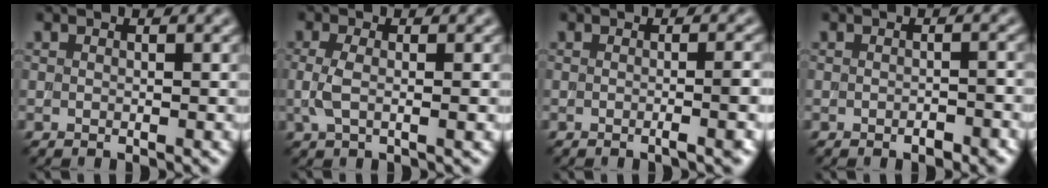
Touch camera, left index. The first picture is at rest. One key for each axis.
{"total": 2.2, "fx": -0.1, "fy": 0.8, "fz": 2.1, "tx": -0.049, "ty": -0.002, "tz": -0.004}
{"total": 3.4, "fx": -0.4, "fy": 1.3, "fz": 3.1, "tx": -0.010, "ty": 0.010, "tz": -0.011}
{"total": 1.3, "fx": -0.8, "fy": 0.3, "fz": 1.0, "tx": -0.013, "ty": 0.000, "tz": -0.012}